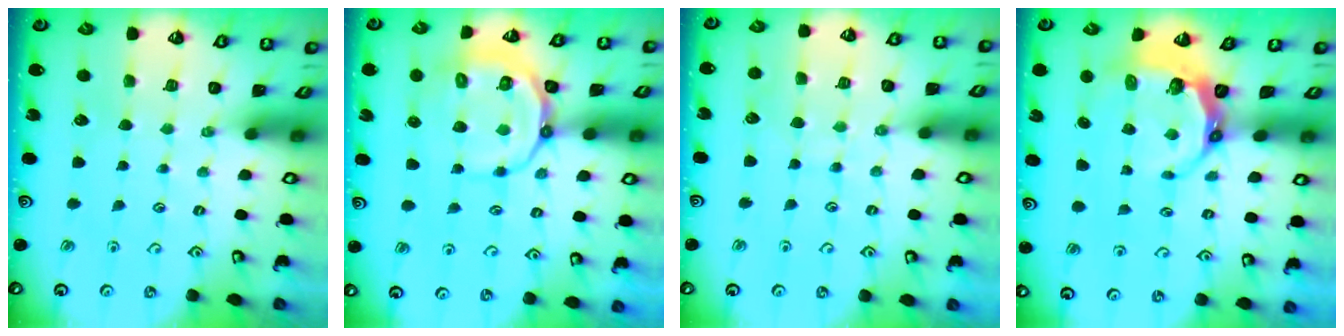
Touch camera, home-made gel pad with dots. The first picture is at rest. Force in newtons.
{"total": 12.1, "press": 12.0, "slide": 2.0}
{"total": 6.4, "press": 6.3, "slide": 0.6}
{"total": 7.1, "press": 6.1, "slide": 3.6}